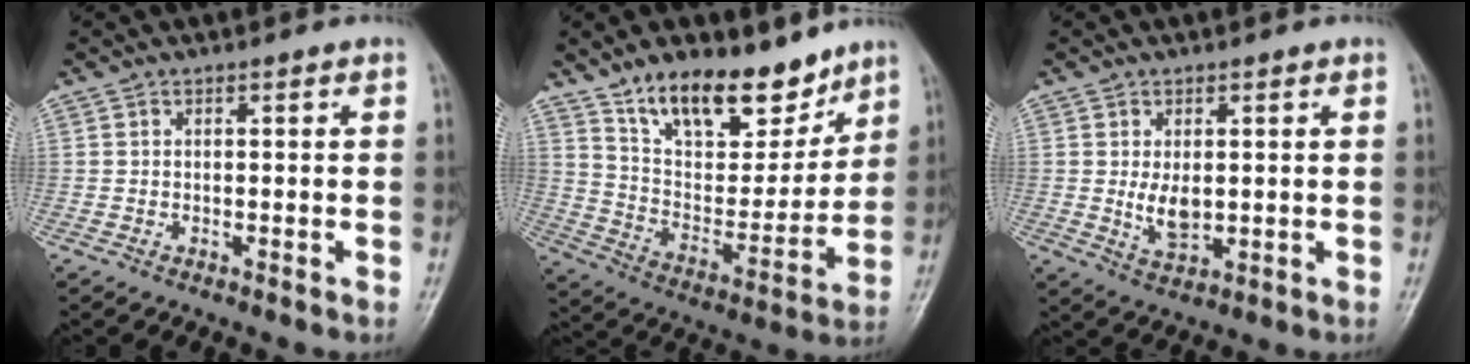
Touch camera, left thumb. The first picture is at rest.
{"total": 18.2, "force": [13.0, 8.3, 9.8], "torque": [-0.101, -0.081, 0.226]}
{"total": 4.9, "force": [0.4, 2.9, 4.0], "torque": [-0.060, -0.013, 0.014]}